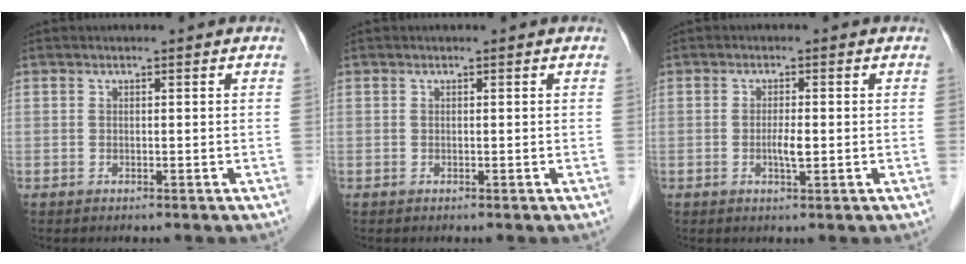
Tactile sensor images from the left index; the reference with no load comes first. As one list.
[{"total": 0.0}, {"total": 2.2, "force": [-0.5, 0.4, 2.1], "torque": [-0.041, -0.003, -0.009]}]